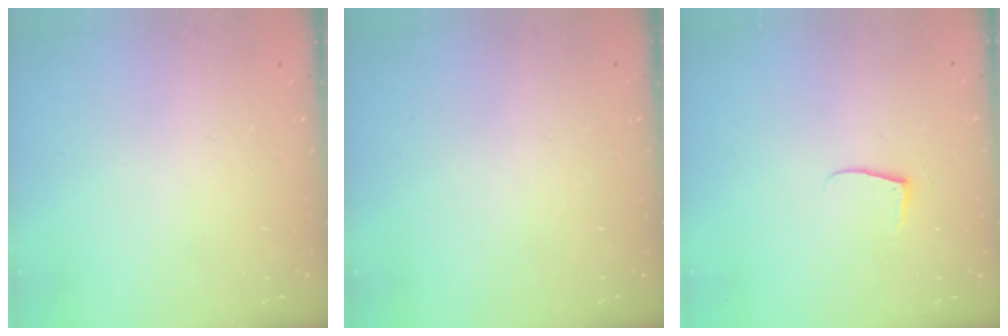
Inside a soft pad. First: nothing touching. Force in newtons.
{"total": 0.0}
{"total": 5.2, "press": 5.2, "slide": 0.5}